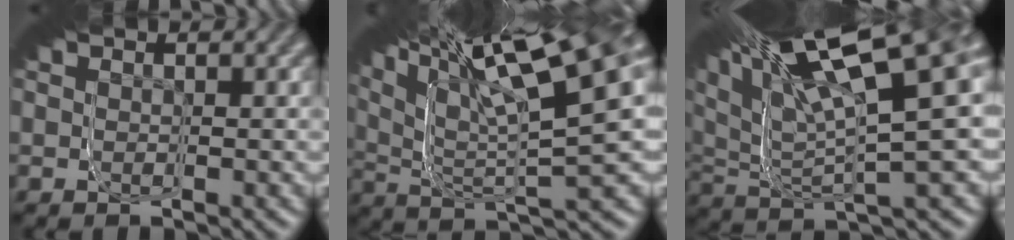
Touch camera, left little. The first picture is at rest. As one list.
[{"total": 12.0, "force": [5.9, 2.5, 10.1], "torque": [-0.131, 0.072, 0.065]}, {"total": 14.2, "force": [3.9, 5.1, 12.6], "torque": [-0.178, 0.065, 0.038]}]